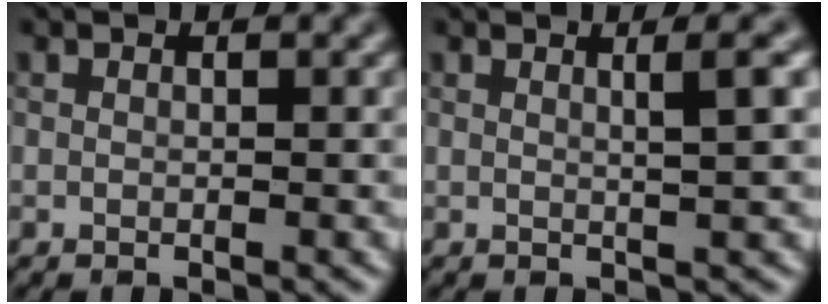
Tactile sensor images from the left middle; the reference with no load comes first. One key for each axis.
{"total": 2.9, "fx": 0.9, "fy": 0.7, "fz": 2.7, "tx": -0.030, "ty": 0.009, "tz": 0.006}